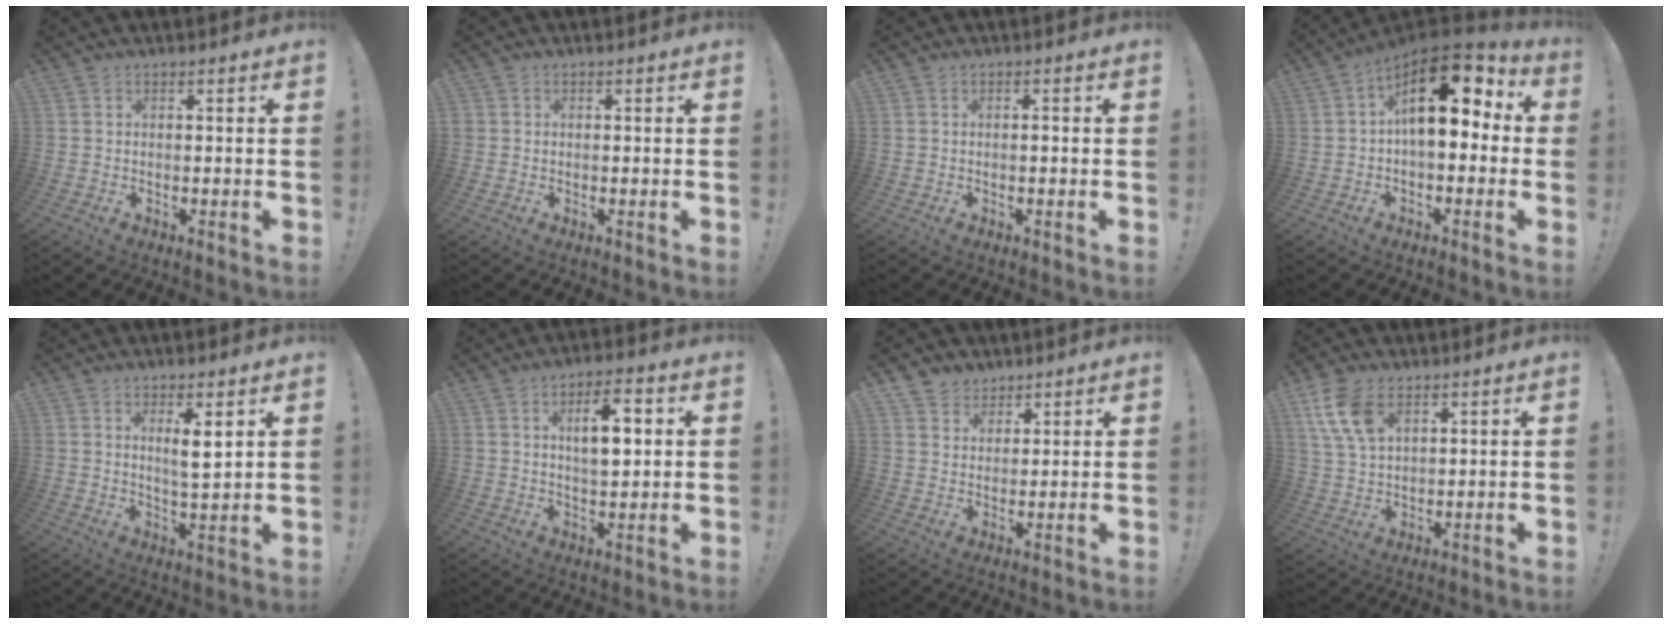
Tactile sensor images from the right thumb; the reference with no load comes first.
{"total": 0.7, "force": [0.0, 0.7, -0.1], "torque": [0.003, 0.001, 0.000]}
{"total": 0.6, "force": [-0.3, 0.1, 0.5], "torque": [-0.012, 0.001, -0.007]}
{"total": 17.0, "force": [4.5, 8.9, 13.8], "torque": [-0.206, -0.015, 0.077]}
{"total": 5.9, "force": [2.8, 0.8, 5.1], "torque": [-0.077, -0.019, 0.041]}
{"total": 9.7, "force": [2.6, 4.3, 8.3], "torque": [-0.114, -0.002, 0.037]}
{"total": 5.4, "force": [4.1, 3.6, 0.0], "torque": [0.001, -0.031, 0.079]}
{"total": 10.1, "force": [5.3, 5.5, 6.6], "torque": [-0.126, -0.015, 0.104]}